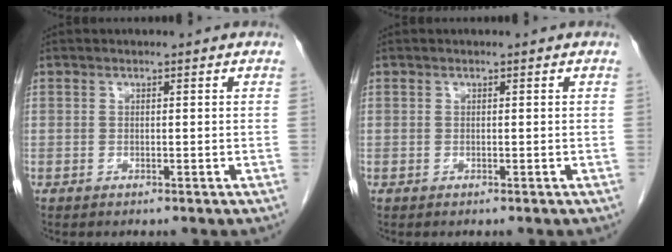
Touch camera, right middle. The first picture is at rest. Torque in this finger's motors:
{"motor_torque": [-0.22, -0.04, -0.01, 0.00]}